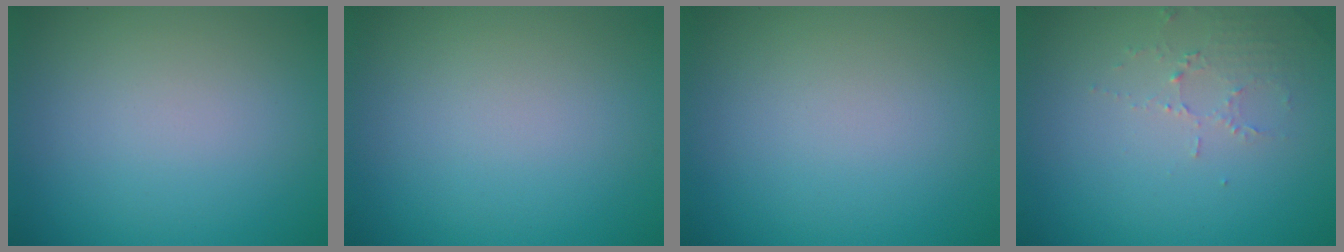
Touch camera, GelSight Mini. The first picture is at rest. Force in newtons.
{"total": 0.0}
{"total": 0.0}
{"total": 1.9, "press": 1.8, "slide": 0.4}